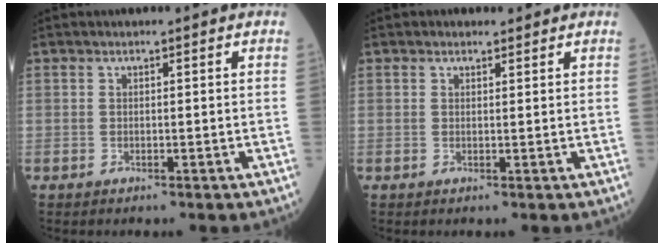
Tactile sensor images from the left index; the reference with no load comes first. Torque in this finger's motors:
{"motor_torque": [-0.02, -0.17, -0.20, 0.00]}